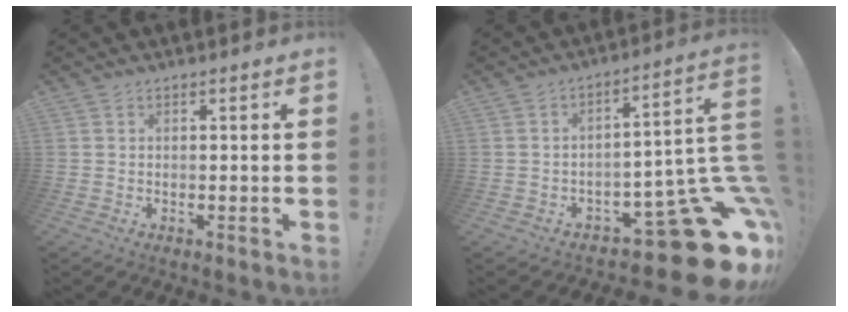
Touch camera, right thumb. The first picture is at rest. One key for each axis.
{"total": 19.5, "fx": -10.1, "fy": 6.8, "fz": 15.2, "tx": -0.156, "ty": 0.050, "tz": -0.156}